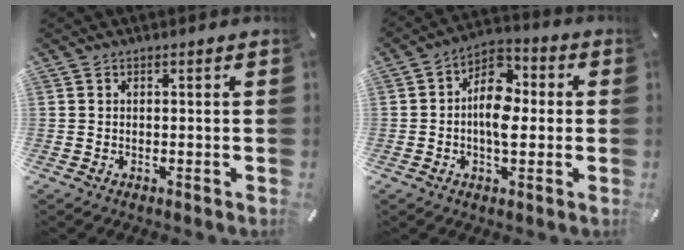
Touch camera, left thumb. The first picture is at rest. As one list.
[{"total": 10.0, "force": [-0.8, 6.5, 7.6], "torque": [-0.125, 0.005, -0.014]}]